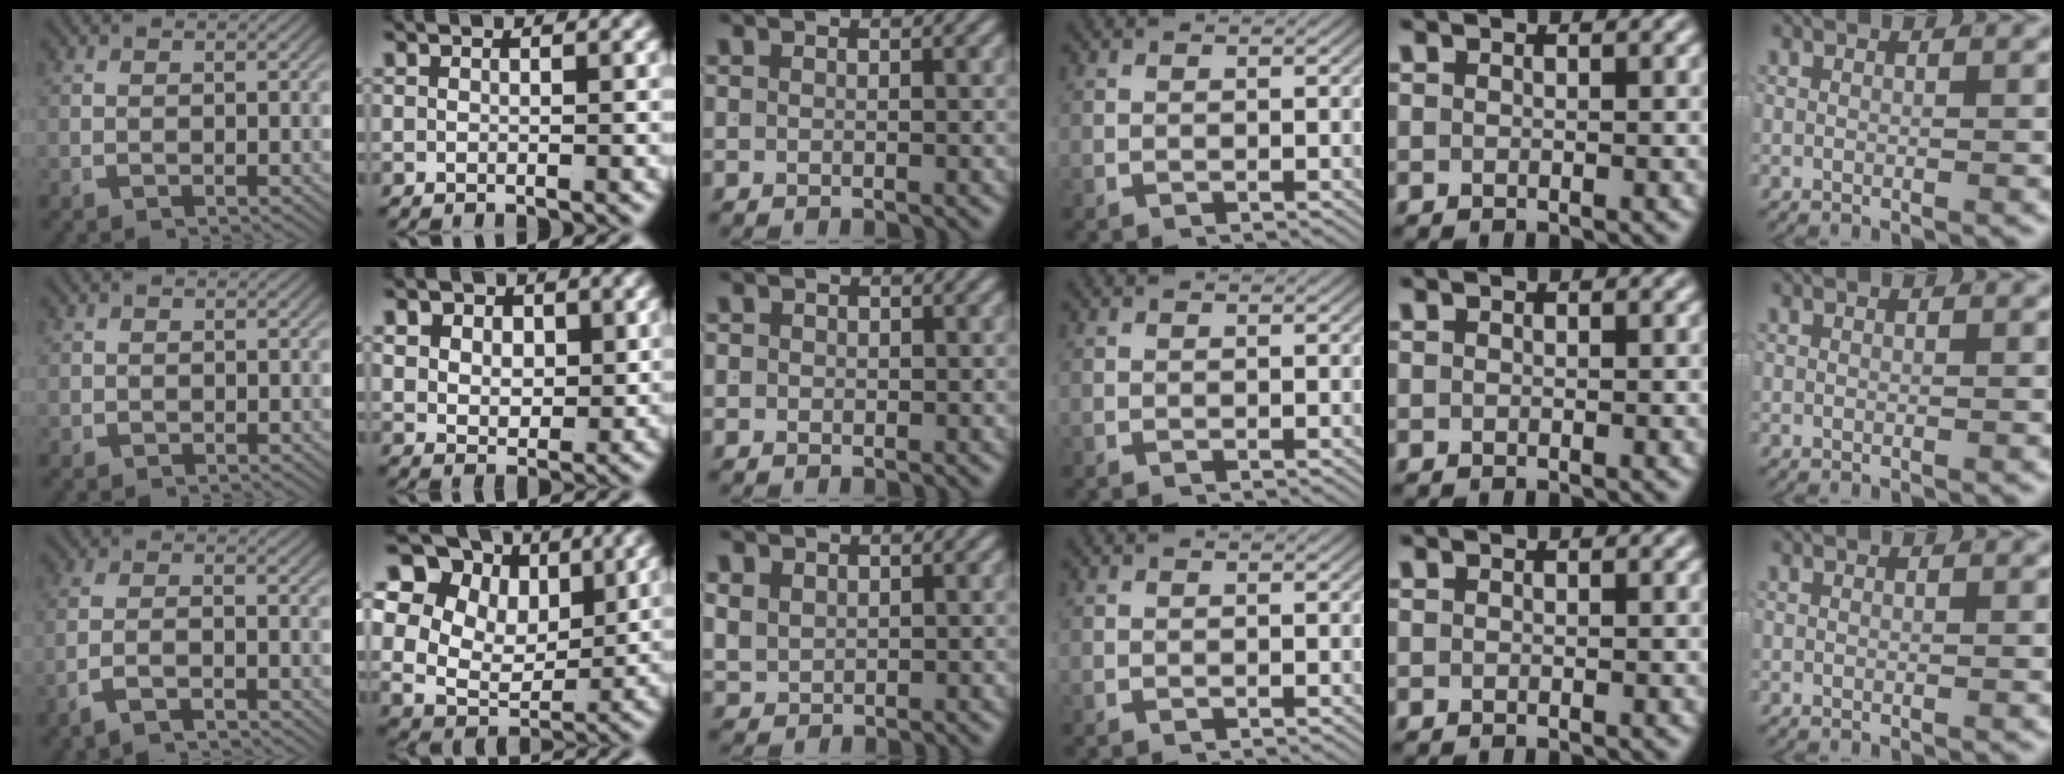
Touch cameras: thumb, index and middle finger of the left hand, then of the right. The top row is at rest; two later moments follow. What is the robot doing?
{"motion": "lift_and_place", "object": "shirt"}